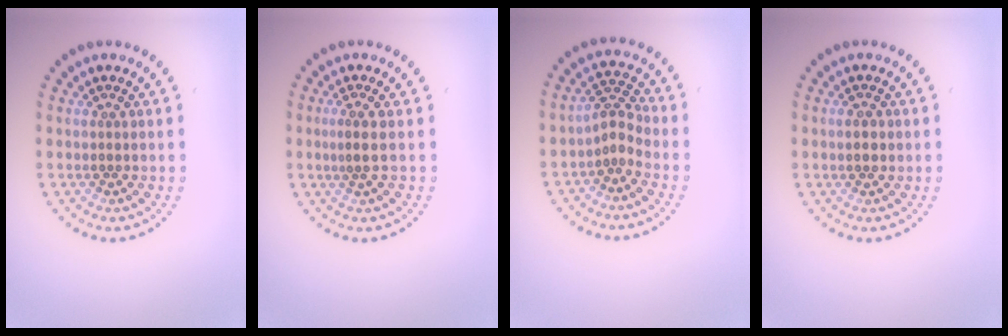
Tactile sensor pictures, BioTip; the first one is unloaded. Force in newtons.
{"total": 1.5, "press": 1.3, "slide": 0.8}
{"total": 2.1, "press": 1.5, "slide": 1.5}
{"total": 1.0, "press": 1.0, "slide": 0.1}